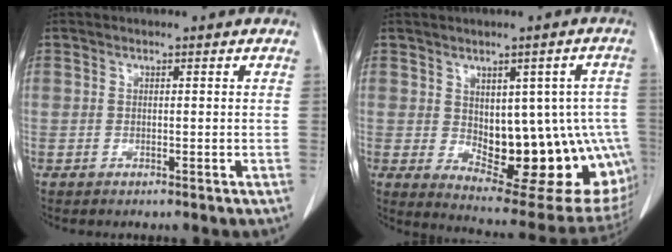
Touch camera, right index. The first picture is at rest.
{"total": 19.7, "force": [-2.5, 8.7, 17.5], "torque": [-0.158, 0.012, -0.003]}